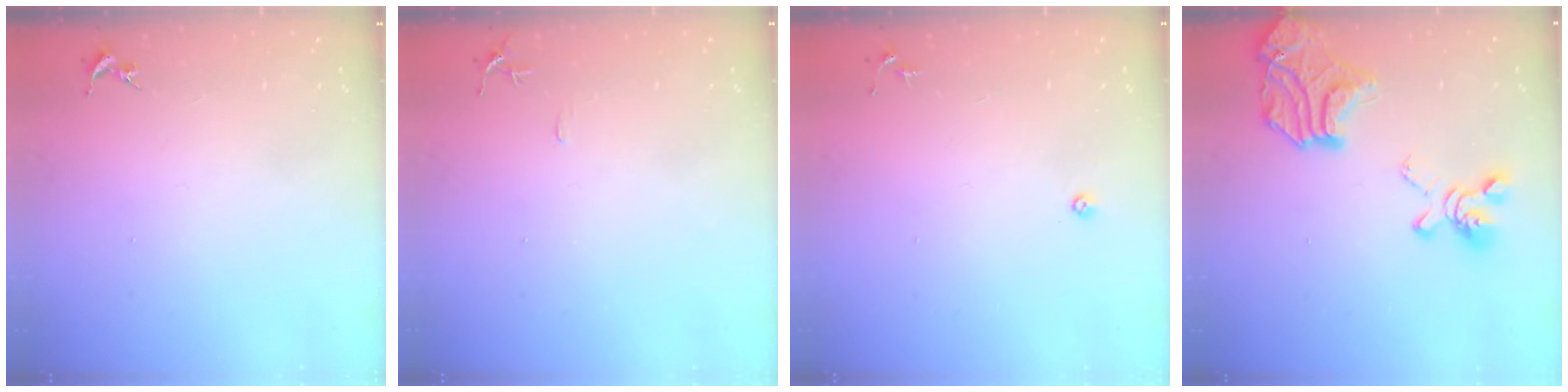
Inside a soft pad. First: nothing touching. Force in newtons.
{"total": 5.3, "press": 5.2, "slide": 0.6}
{"total": 3.5, "press": 3.4, "slide": 0.7}
{"total": 25.0, "press": 24.9, "slide": 2.6}